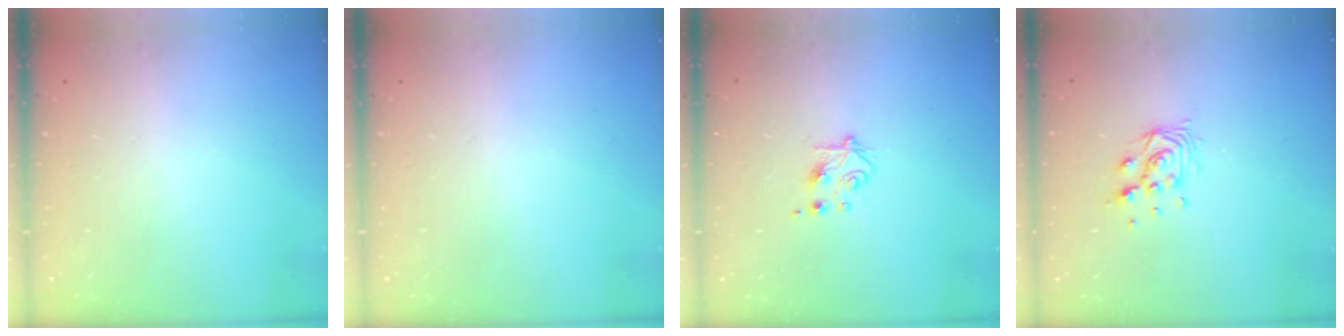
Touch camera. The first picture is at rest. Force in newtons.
{"total": 0.0}
{"total": 4.9, "press": 4.9, "slide": 0.7}
{"total": 8.2, "press": 8.2, "slide": 0.6}